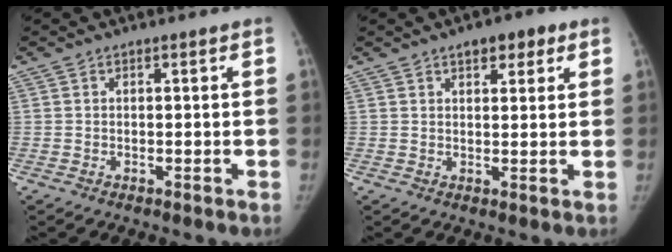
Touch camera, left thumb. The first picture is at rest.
{"total": 5.2, "force": [2.9, 2.5, 3.5], "torque": [-0.021, -0.008, 0.036]}